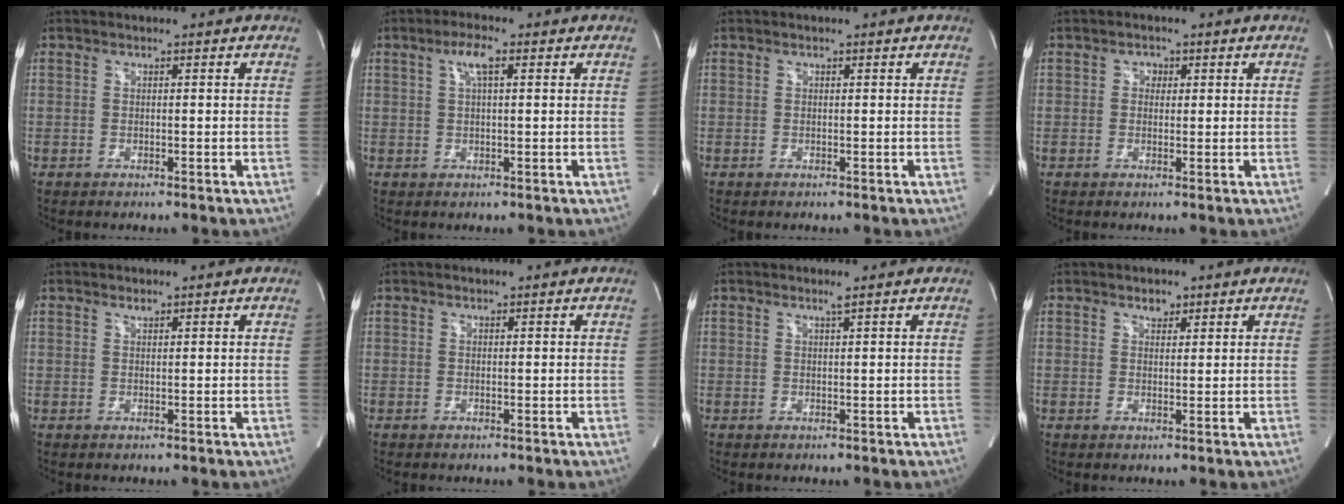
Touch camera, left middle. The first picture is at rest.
{"total": 3.5, "force": [1.4, 0.6, 3.2], "torque": [-0.064, 0.010, 0.028]}
{"total": 0.0}
{"total": 1.5, "force": [0.4, 1.3, 0.6], "torque": [-0.007, 0.004, 0.004]}
{"total": 0.6, "force": [0.6, 0.2, 0.2], "torque": [-0.008, -0.002, 0.011]}
{"total": 0.0}
{"total": 0.7, "force": [0.6, -0.2, 0.4], "torque": [-0.016, -0.005, 0.015]}
{"total": 1.6, "force": [1.2, 0.9, 0.6], "torque": [-0.009, 0.000, 0.019]}